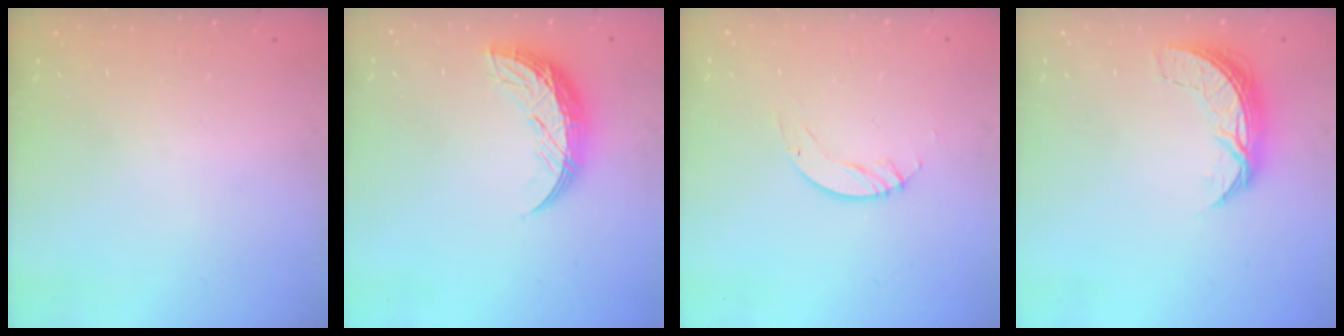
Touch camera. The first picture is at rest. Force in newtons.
{"total": 10.5, "press": 10.5, "slide": 0.8}
{"total": 4.0, "press": 4.0, "slide": 0.3}
{"total": 7.4, "press": 7.3, "slide": 0.5}